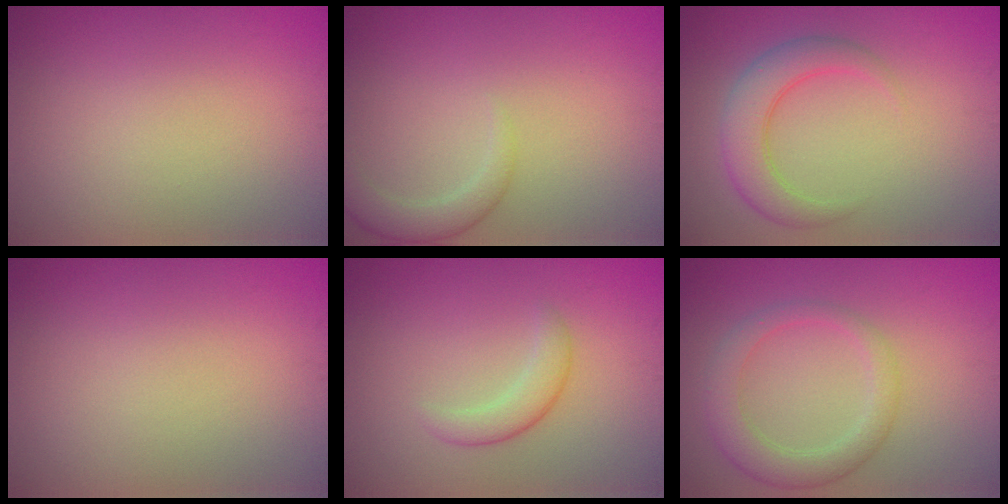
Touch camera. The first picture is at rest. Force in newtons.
{"total": 2.5, "press": 2.5, "slide": 0.2}
{"total": 4.3, "press": 4.3, "slide": 0.2}
{"total": 0.0}
{"total": 2.1, "press": 2.1, "slide": 0.1}
{"total": 3.6, "press": 3.6, "slide": 0.3}